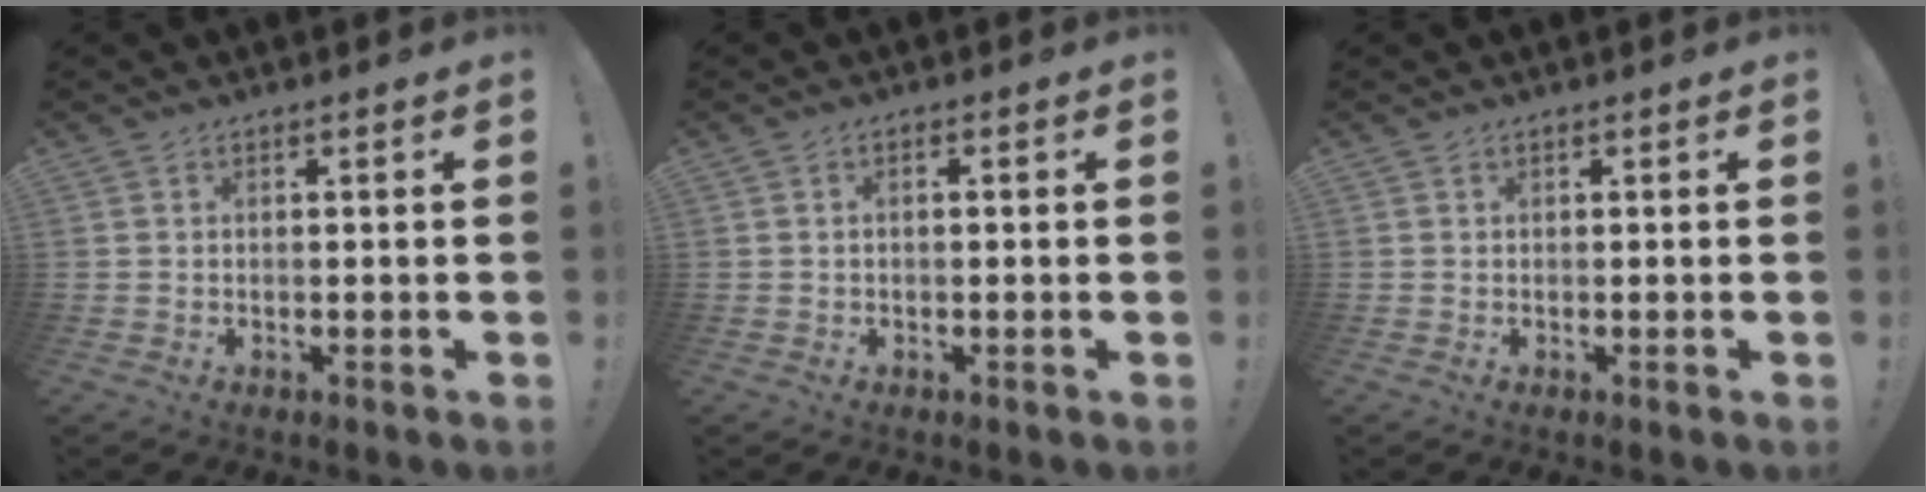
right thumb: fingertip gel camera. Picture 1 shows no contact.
{"total": 1.2, "force": [-0.6, 0.4, 1.0], "torque": [-0.021, 0.005, -0.010]}
{"total": 0.0}